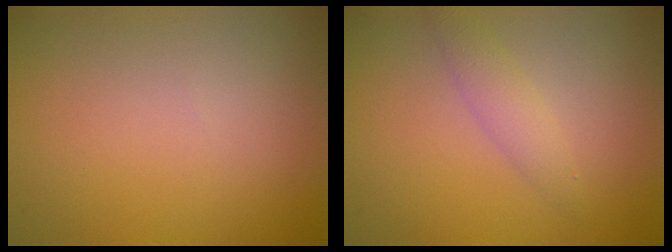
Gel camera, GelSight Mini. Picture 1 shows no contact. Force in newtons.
{"total": 1.7, "press": 1.7, "slide": 0.1}